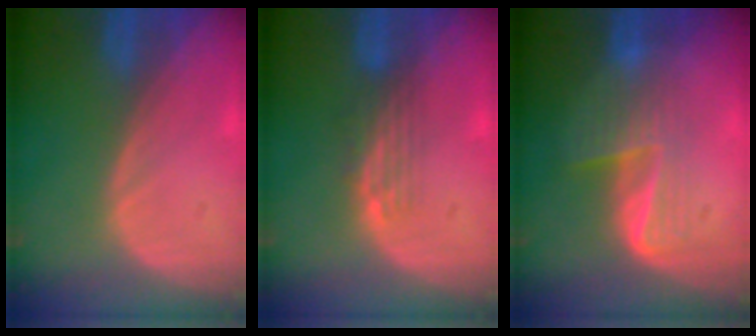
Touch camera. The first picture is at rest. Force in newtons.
{"total": 3.3, "press": 2.8, "slide": 1.7}
{"total": 7.0, "press": 5.7, "slide": 4.0}